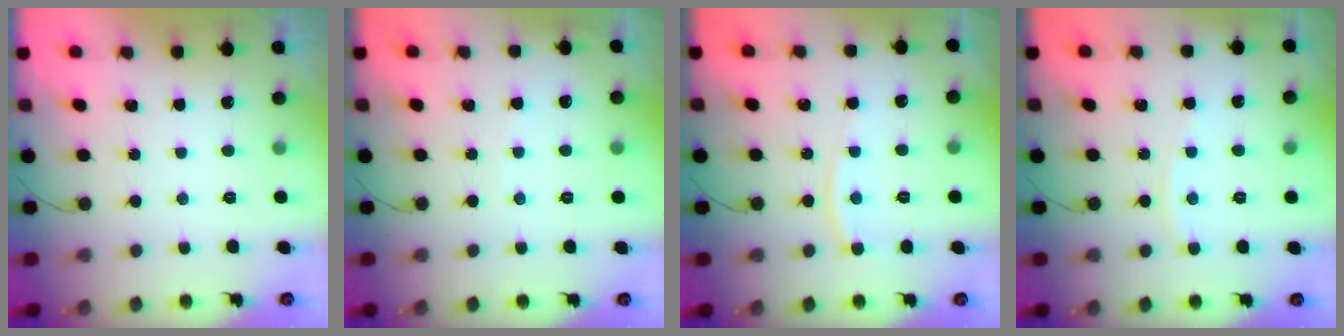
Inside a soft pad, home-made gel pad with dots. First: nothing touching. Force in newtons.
{"total": 2.9, "press": 2.9, "slide": 0.4}
{"total": 5.4, "press": 5.3, "slide": 0.7}
{"total": 3.8, "press": 3.8, "slide": 0.5}